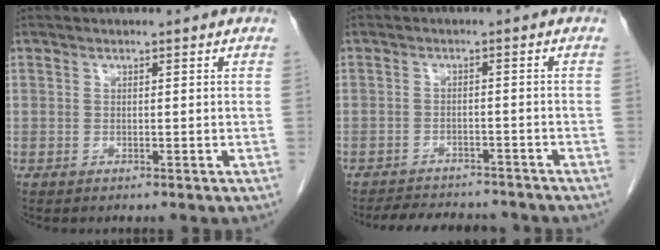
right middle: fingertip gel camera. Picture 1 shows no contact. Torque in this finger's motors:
{"motor_torque": [0.58, -0.55, 0.00, 0.01]}